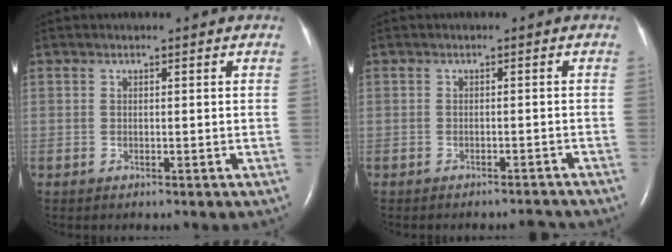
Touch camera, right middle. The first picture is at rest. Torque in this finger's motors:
{"motor_torque": [0.12, -0.13, 0.01, 0.01]}